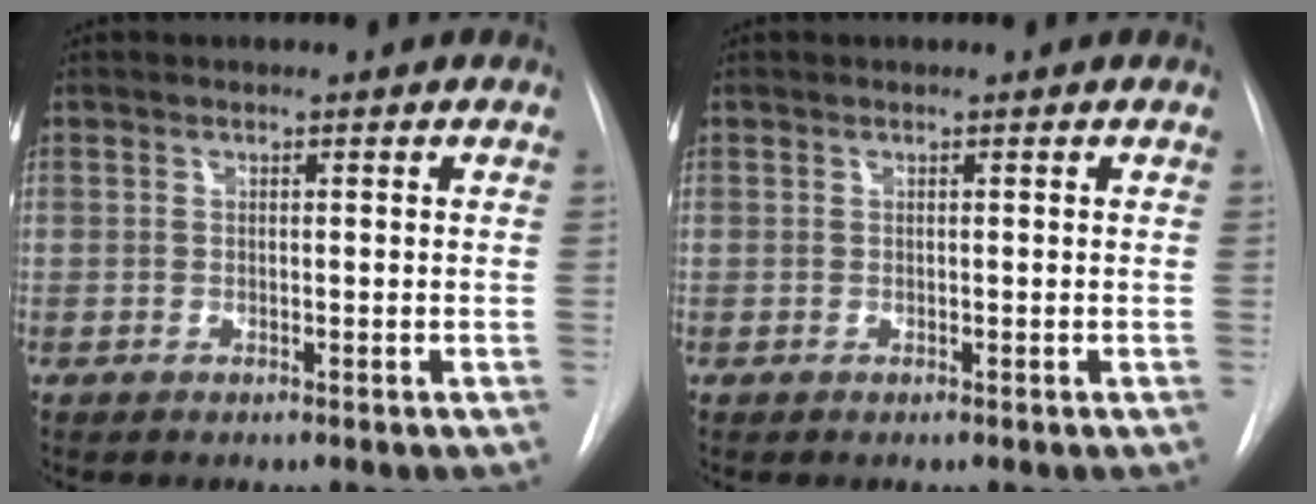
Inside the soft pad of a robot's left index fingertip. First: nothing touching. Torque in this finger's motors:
{"motor_torque": [0.00, 0.00, 0.00, 0.00]}